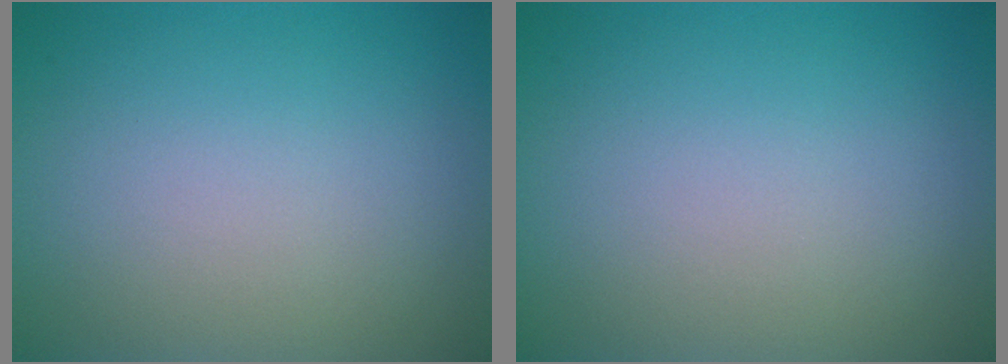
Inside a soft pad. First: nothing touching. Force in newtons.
{"total": 0.0}